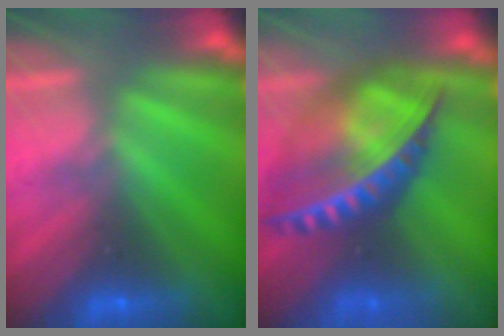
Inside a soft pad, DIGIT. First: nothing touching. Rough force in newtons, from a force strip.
{"total": 7.8}